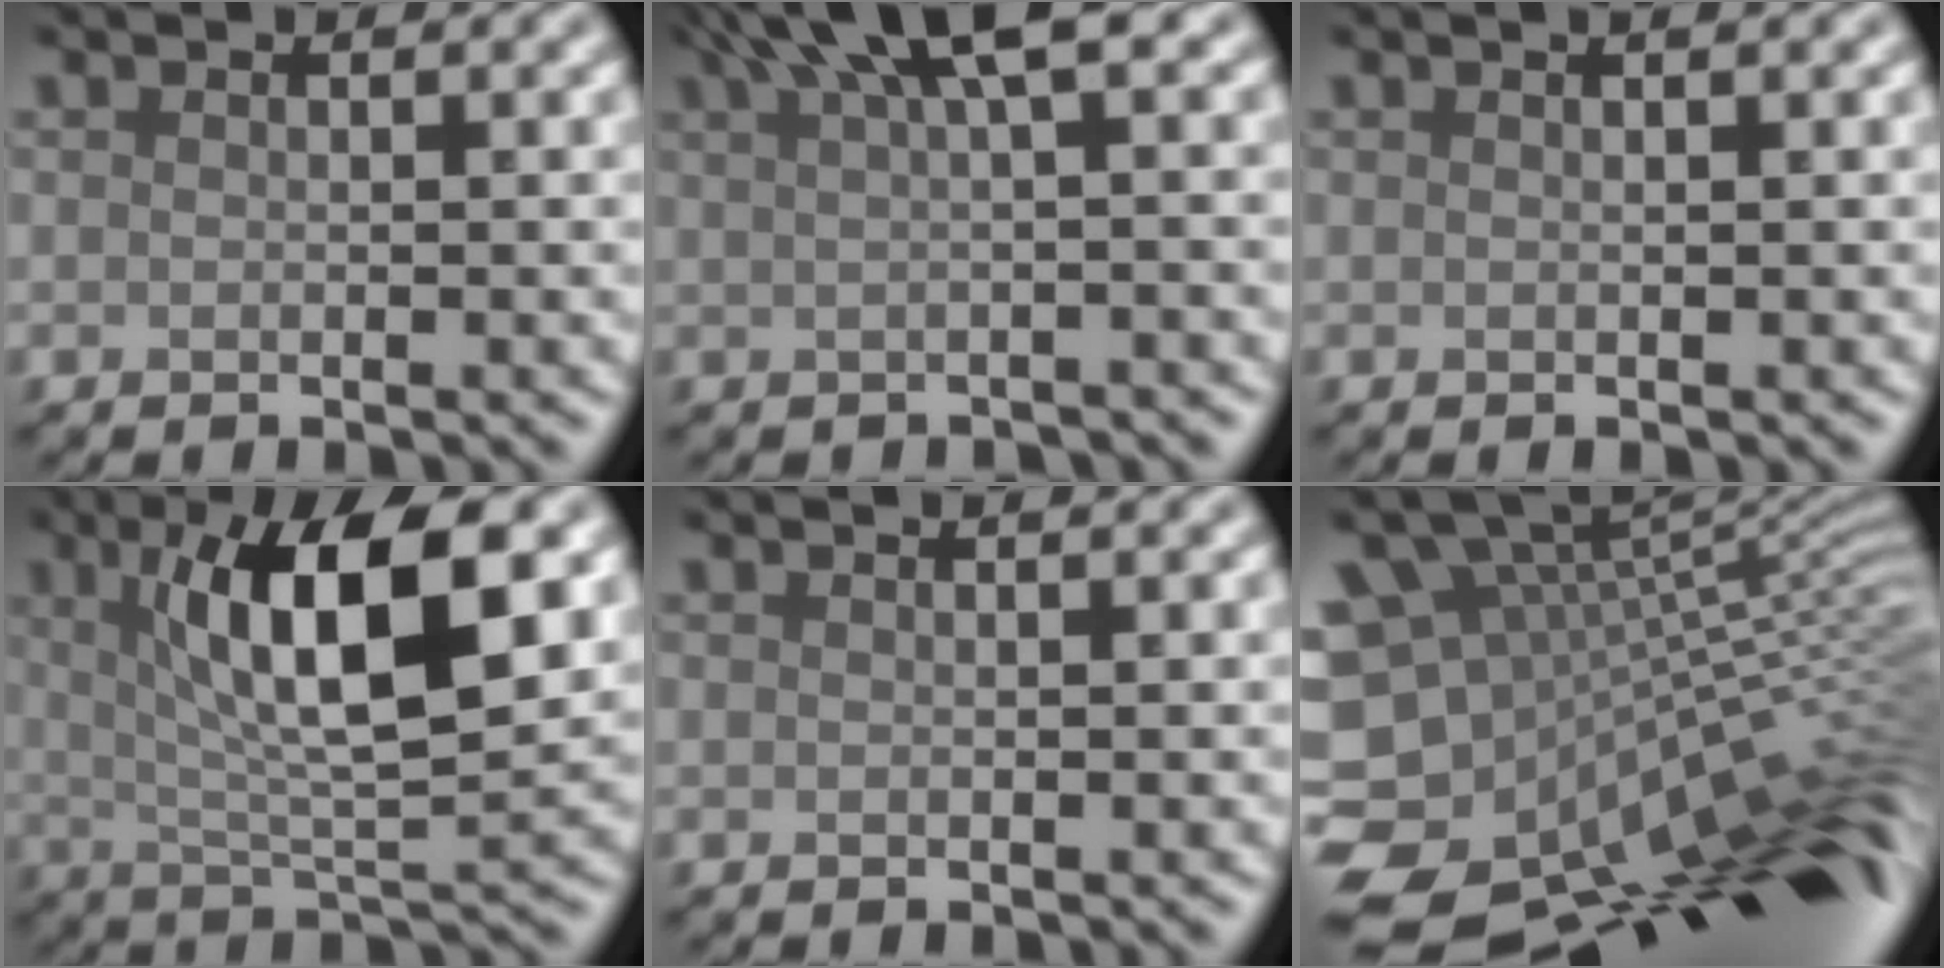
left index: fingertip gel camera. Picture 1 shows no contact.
{"total": 5.4, "force": [2.8, 1.1, 4.5], "torque": [-0.056, 0.022, 0.043]}
{"total": 1.5, "force": [0.8, 0.6, 1.2], "torque": [-0.012, 0.002, 0.002]}
{"total": 9.5, "force": [2.8, 2.5, 8.7], "torque": [-0.135, -0.001, 0.049]}
{"total": 0.8, "force": [0.4, 0.3, 0.6], "torque": [-0.004, 0.005, 0.001]}
{"total": 15.3, "force": [-6.5, 7.7, 11.6], "torque": [-0.192, 0.041, -0.081]}